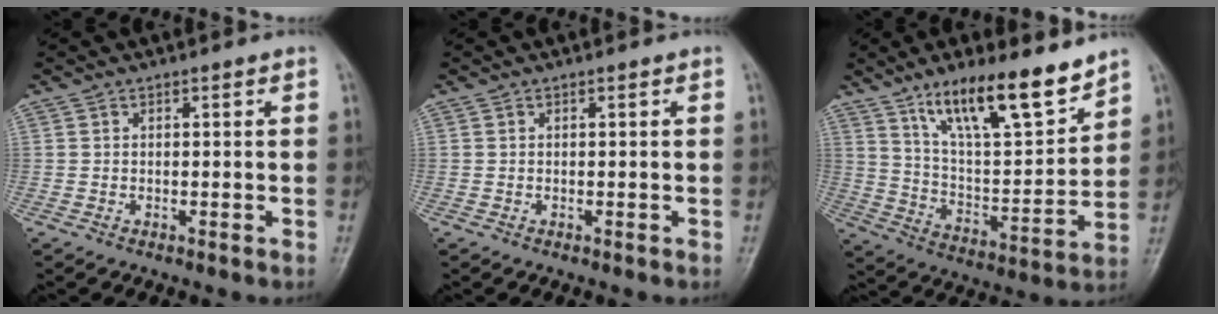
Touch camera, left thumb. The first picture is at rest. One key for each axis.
{"total": 0.0}
{"total": 17.4, "fx": 12.2, "fy": 4.6, "fz": 11.5, "tx": -0.162, "ty": -0.070, "tz": 0.219}